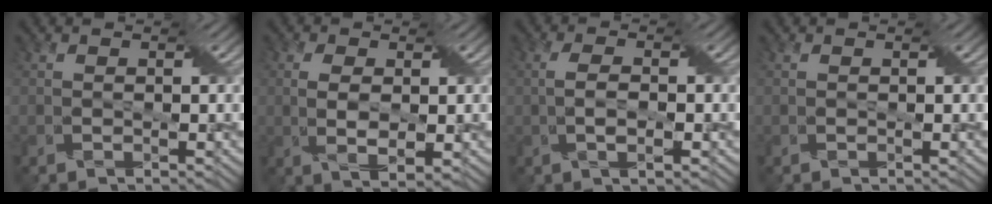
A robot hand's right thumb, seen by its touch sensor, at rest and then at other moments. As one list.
[{"total": 3.6, "force": [0.4, 1.7, 3.1], "torque": [-0.072, -0.005, 0.010]}, {"total": 2.1, "force": [-0.1, 0.5, 2.0], "torque": [-0.050, -0.001, -0.006]}, {"total": 0.0}]